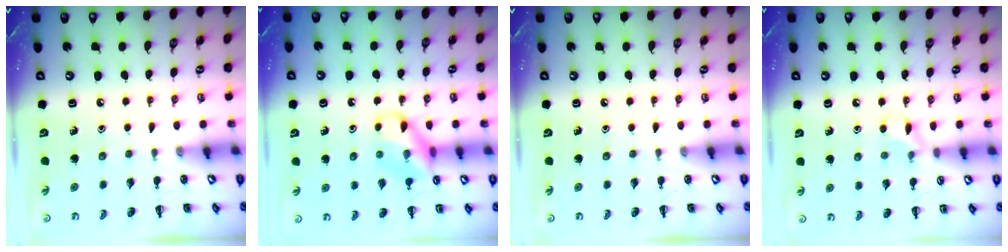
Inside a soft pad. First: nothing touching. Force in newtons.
{"total": 12.7, "press": 12.6, "slide": 1.1}
{"total": 0.0}
{"total": 6.8, "press": 6.5, "slide": 2.0}